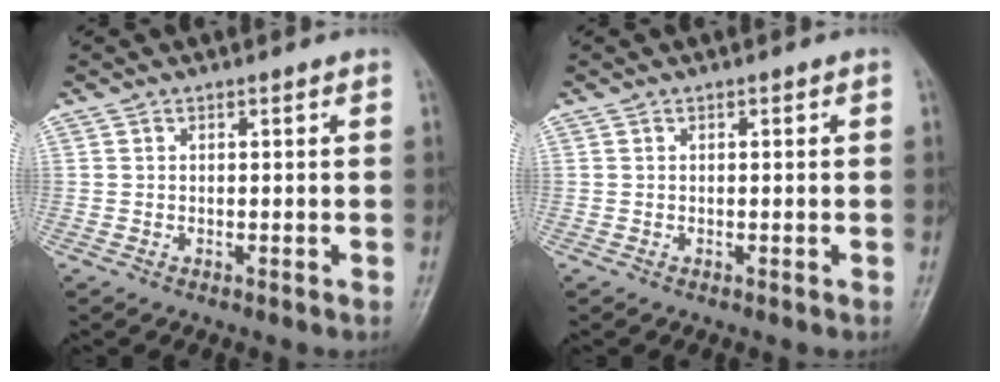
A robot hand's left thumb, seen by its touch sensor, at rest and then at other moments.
{"total": 0.0}